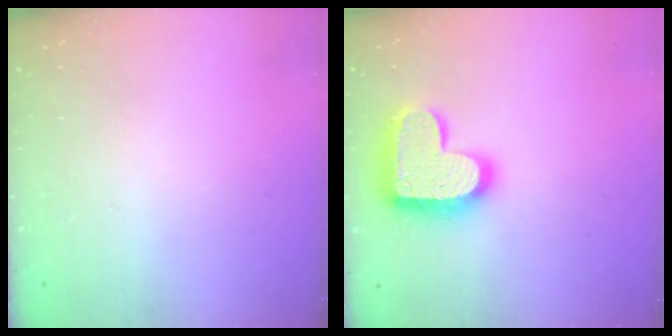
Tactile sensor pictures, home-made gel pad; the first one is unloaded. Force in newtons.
{"total": 19.0, "press": 19.0, "slide": 1.1}